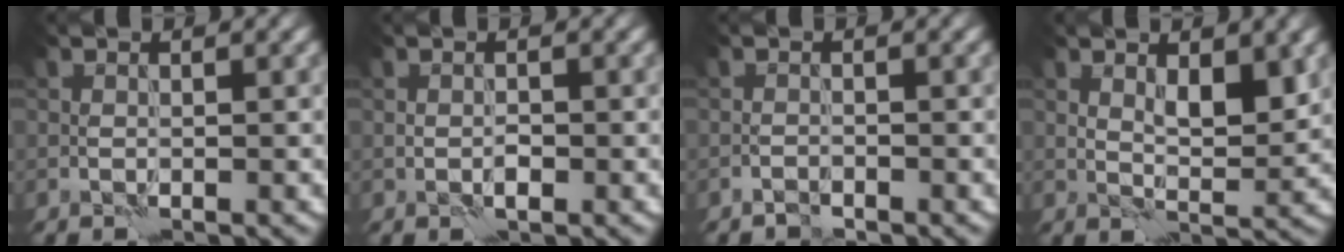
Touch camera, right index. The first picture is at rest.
{"total": 0.9, "force": [-0.4, 0.4, 0.6], "torque": [-0.009, 0.002, -0.008]}
{"total": 1.1, "force": [-1.0, 0.3, 0.1], "torque": [0.001, 0.004, -0.022]}
{"total": 3.0, "force": [1.3, 1.0, 2.4], "torque": [-0.040, -0.002, 0.026]}